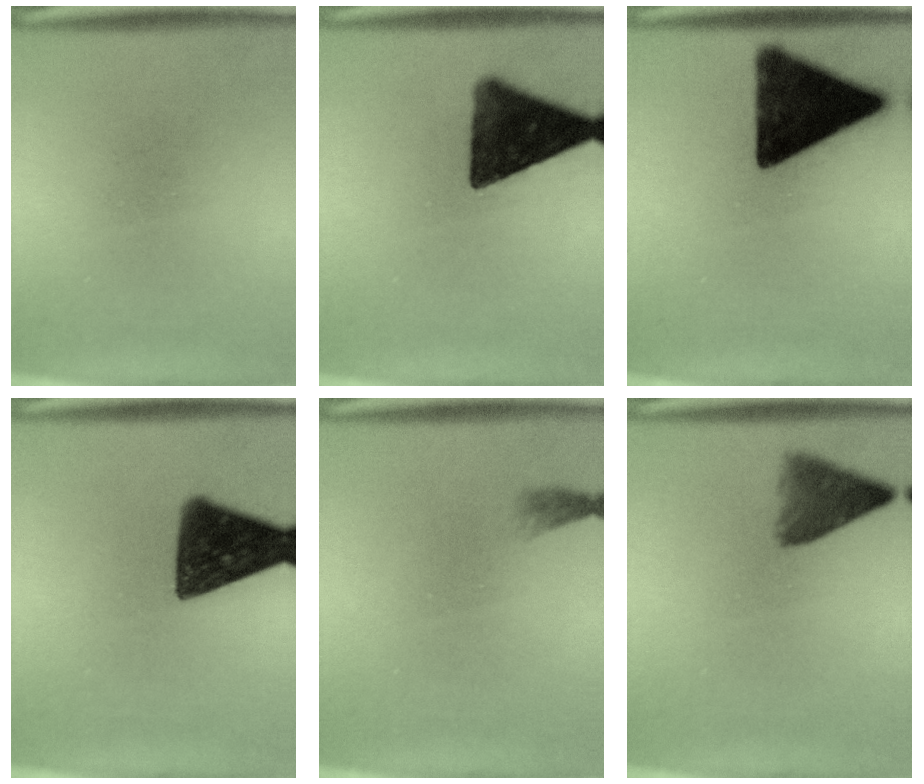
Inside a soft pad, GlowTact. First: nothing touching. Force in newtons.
{"total": 13.9}
{"total": 16.1}
{"total": 13.8}
{"total": 1.1}
{"total": 5.2}